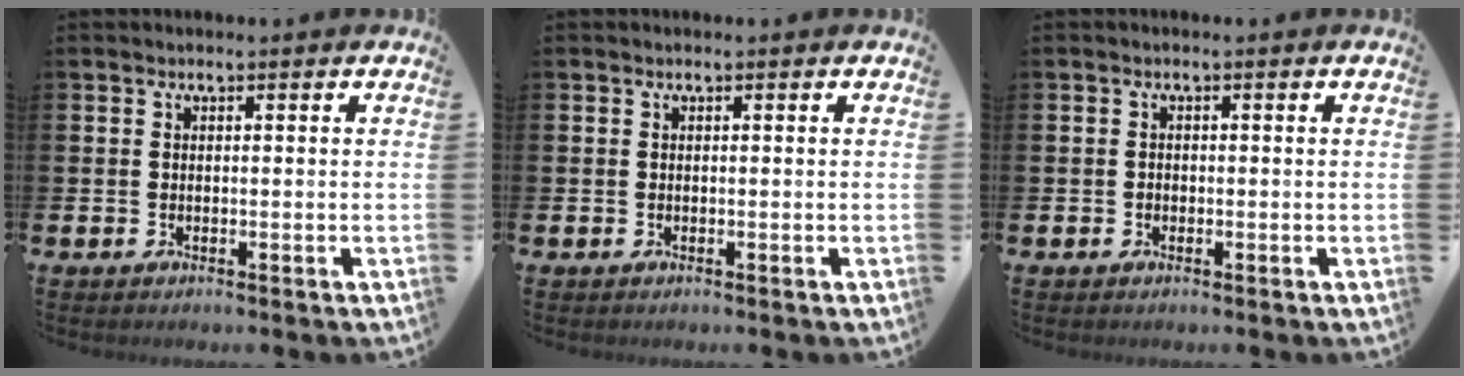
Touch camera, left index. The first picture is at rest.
{"total": 0.0}
{"total": 0.6, "force": [-0.3, 0.6, 0.2], "torque": [-0.009, 0.006, -0.006]}